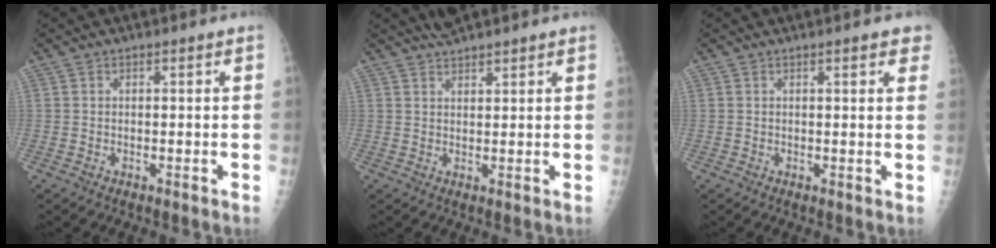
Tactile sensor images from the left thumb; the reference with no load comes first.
{"total": 3.9, "force": [3.6, 0.7, 1.3], "torque": [-0.008, 0.001, 0.060]}
{"total": 3.9, "force": [2.7, 0.9, 2.7], "torque": [-0.013, 0.000, 0.026]}